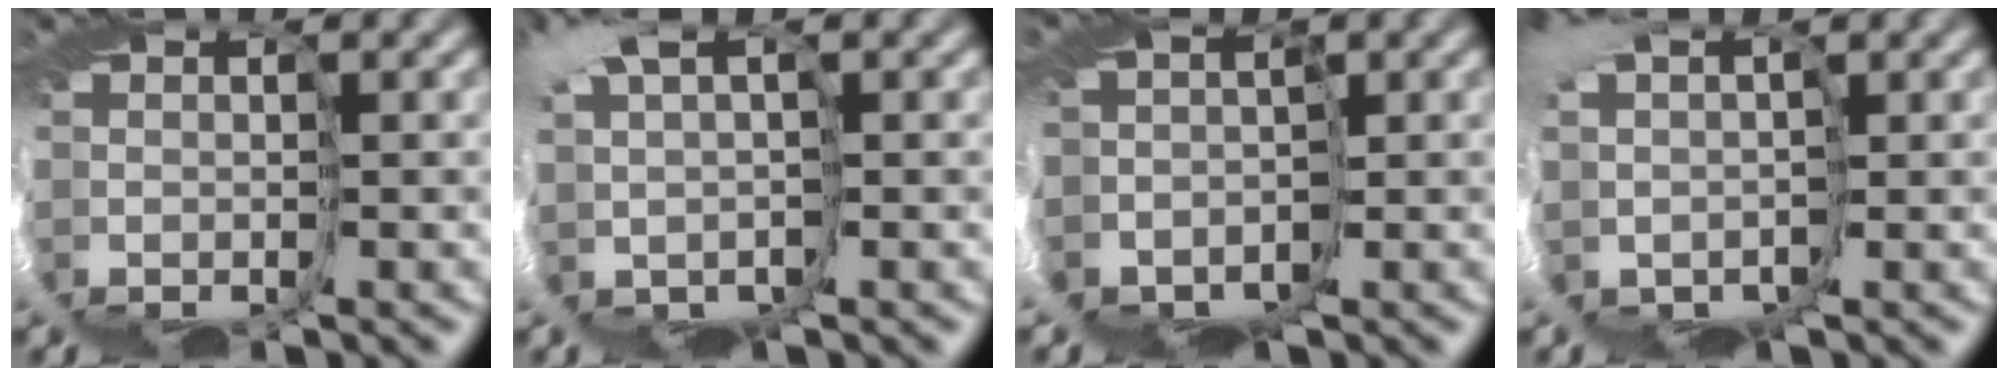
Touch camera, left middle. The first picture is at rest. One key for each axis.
{"total": 2.6, "fx": 1.1, "fy": 1.1, "fz": 2.1, "tx": -0.065, "ty": -0.010, "tz": 0.005}
{"total": 7.9, "fx": -3.2, "fy": 5.9, "fz": 4.2, "tx": -0.081, "ty": 0.001, "tz": -0.052}
{"total": 5.3, "fx": 0.6, "fy": 3.4, "fz": 4.0, "tx": -0.089, "ty": -0.026, "tz": 0.005}